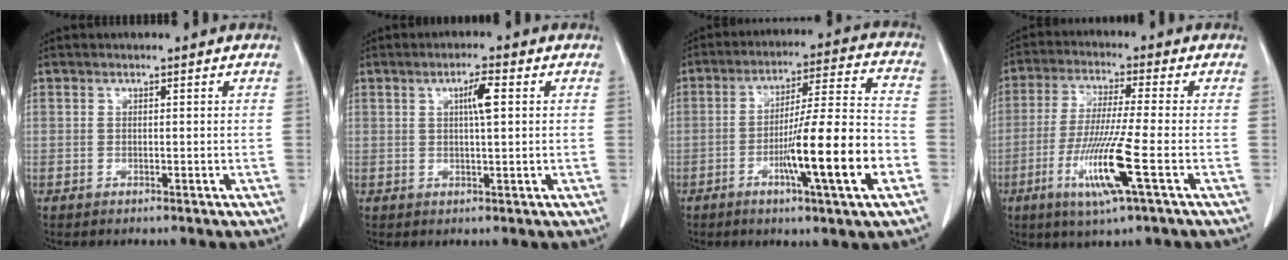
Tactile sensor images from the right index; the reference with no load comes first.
{"total": 3.6, "force": [1.0, 0.3, 3.5], "torque": [-0.060, 0.003, 0.015]}
{"total": 15.3, "force": [-5.1, -0.1, 14.4], "torque": [-0.236, -0.003, -0.083]}
{"total": 10.9, "force": [-3.8, -0.7, 10.1], "torque": [-0.206, -0.025, -0.077]}